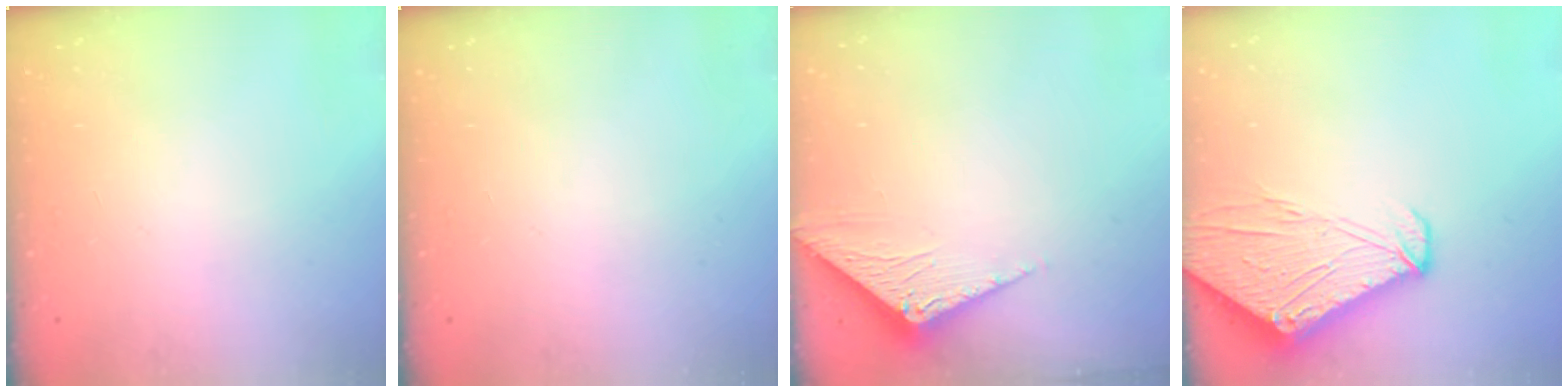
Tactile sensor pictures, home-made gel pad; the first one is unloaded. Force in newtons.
{"total": 0.0}
{"total": 3.4, "press": 3.4, "slide": 0.2}
{"total": 10.2, "press": 10.1, "slide": 1.3}